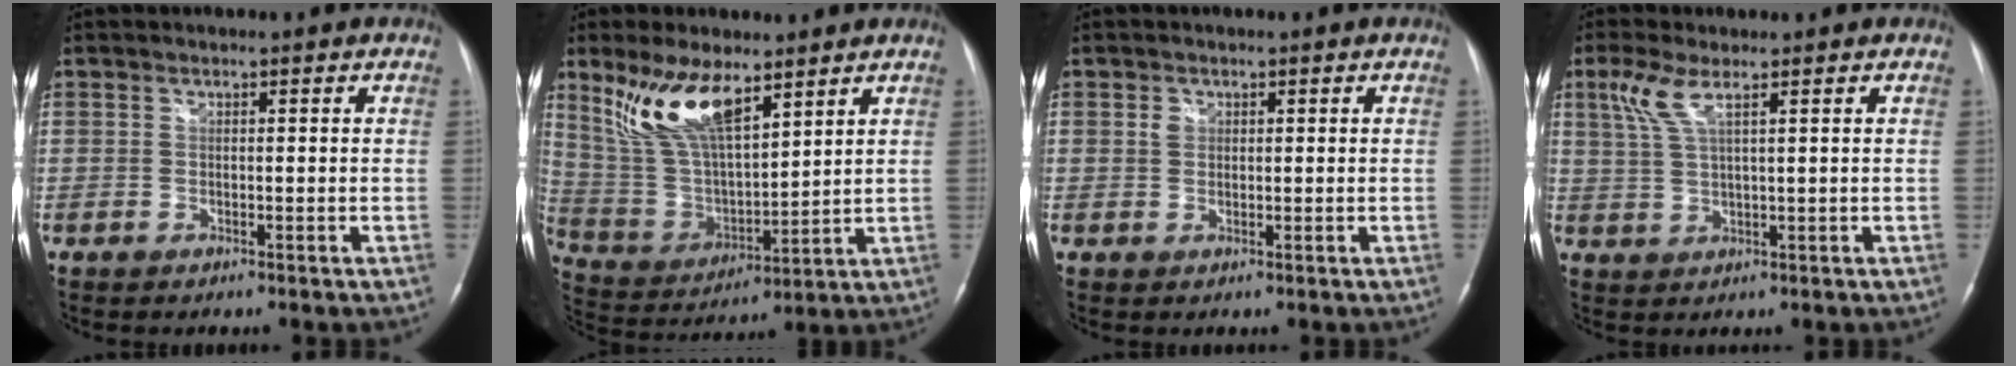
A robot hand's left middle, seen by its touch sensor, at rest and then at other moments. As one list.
[{"total": 12.8, "force": [8.4, 4.1, 8.8], "torque": [-0.181, 0.008, 0.172]}, {"total": 1.4, "force": [0.6, 1.1, 0.5], "torque": [-0.010, 0.000, 0.010]}, {"total": 4.7, "force": [2.5, 0.7, 3.9], "torque": [-0.097, 0.011, 0.058]}]